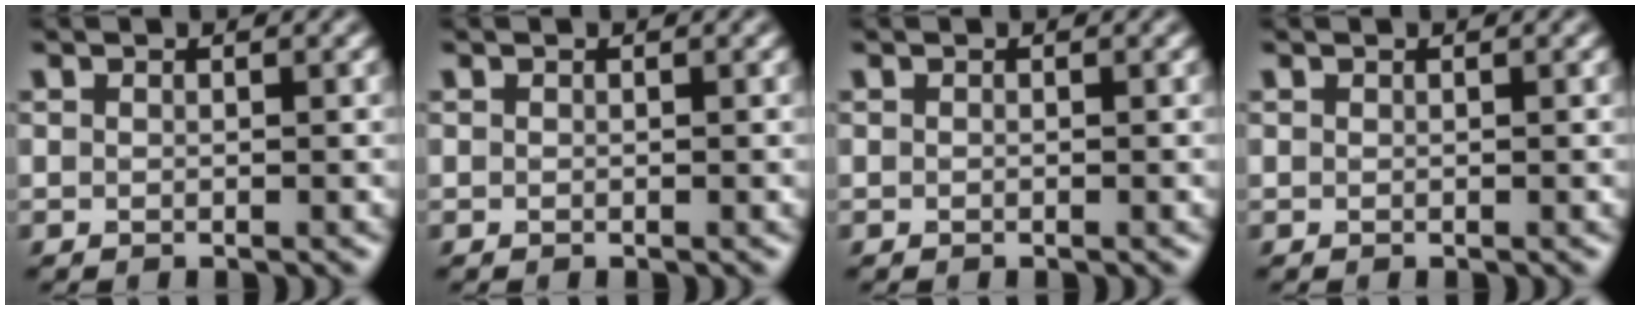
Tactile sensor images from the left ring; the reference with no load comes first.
{"total": 0.0}
{"total": 0.0}
{"total": 0.0}